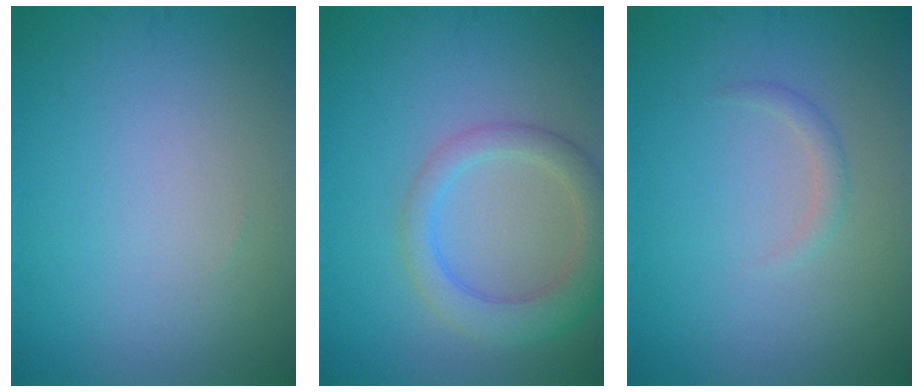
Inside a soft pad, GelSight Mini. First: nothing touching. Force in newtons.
{"total": 4.1, "press": 4.1, "slide": 0.2}
{"total": 1.0, "press": 1.0, "slide": 0.0}